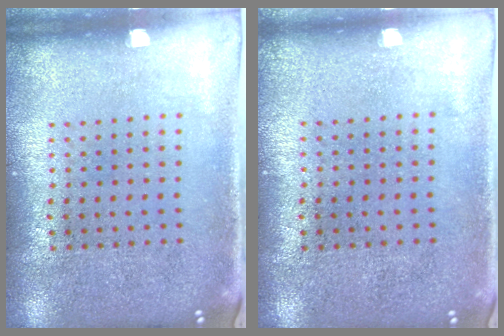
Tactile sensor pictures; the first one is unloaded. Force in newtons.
{"total": 0.0}